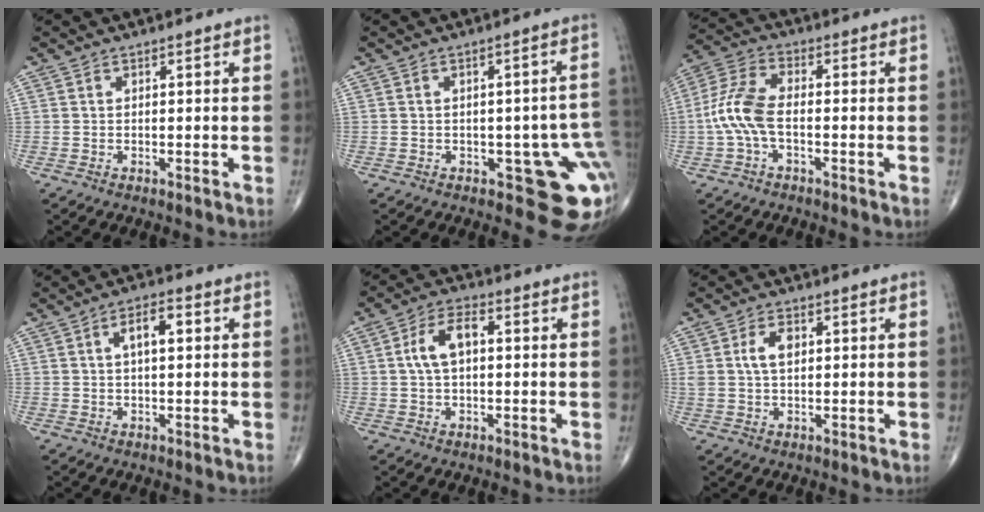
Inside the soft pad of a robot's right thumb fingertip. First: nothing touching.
{"total": 10.4, "force": [-2.6, 4.7, 9.0], "torque": [-0.076, 0.006, -0.024]}
{"total": 8.7, "force": [-1.6, 4.2, 7.5], "torque": [-0.173, 0.027, -0.040]}
{"total": 5.2, "force": [1.2, 2.2, 4.5], "torque": [-0.068, 0.009, 0.017]}
{"total": 7.0, "force": [0.9, 3.7, 5.8], "torque": [-0.113, 0.018, 0.011]}
{"total": 4.4, "force": [1.1, 2.5, 3.5], "torque": [-0.065, 0.002, 0.023]}